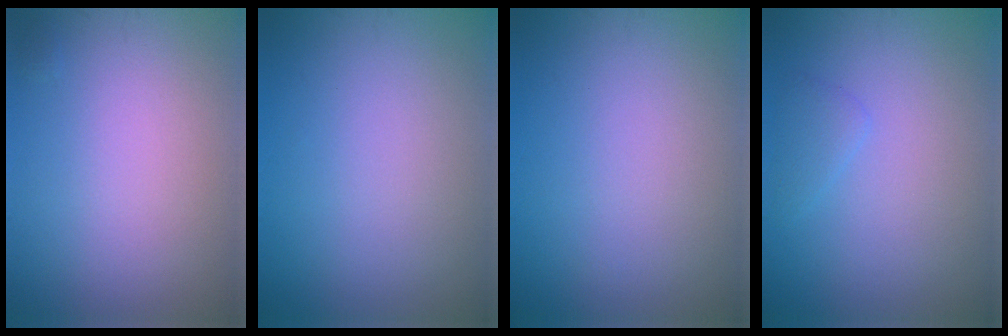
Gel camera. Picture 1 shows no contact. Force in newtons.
{"total": 0.0}
{"total": 0.0}
{"total": 1.1, "press": 1.1, "slide": 0.1}